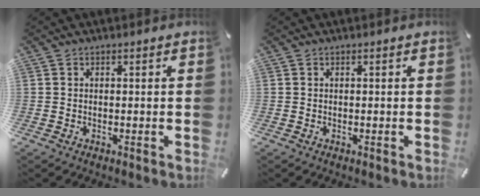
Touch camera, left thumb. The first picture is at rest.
{"total": 0.0}